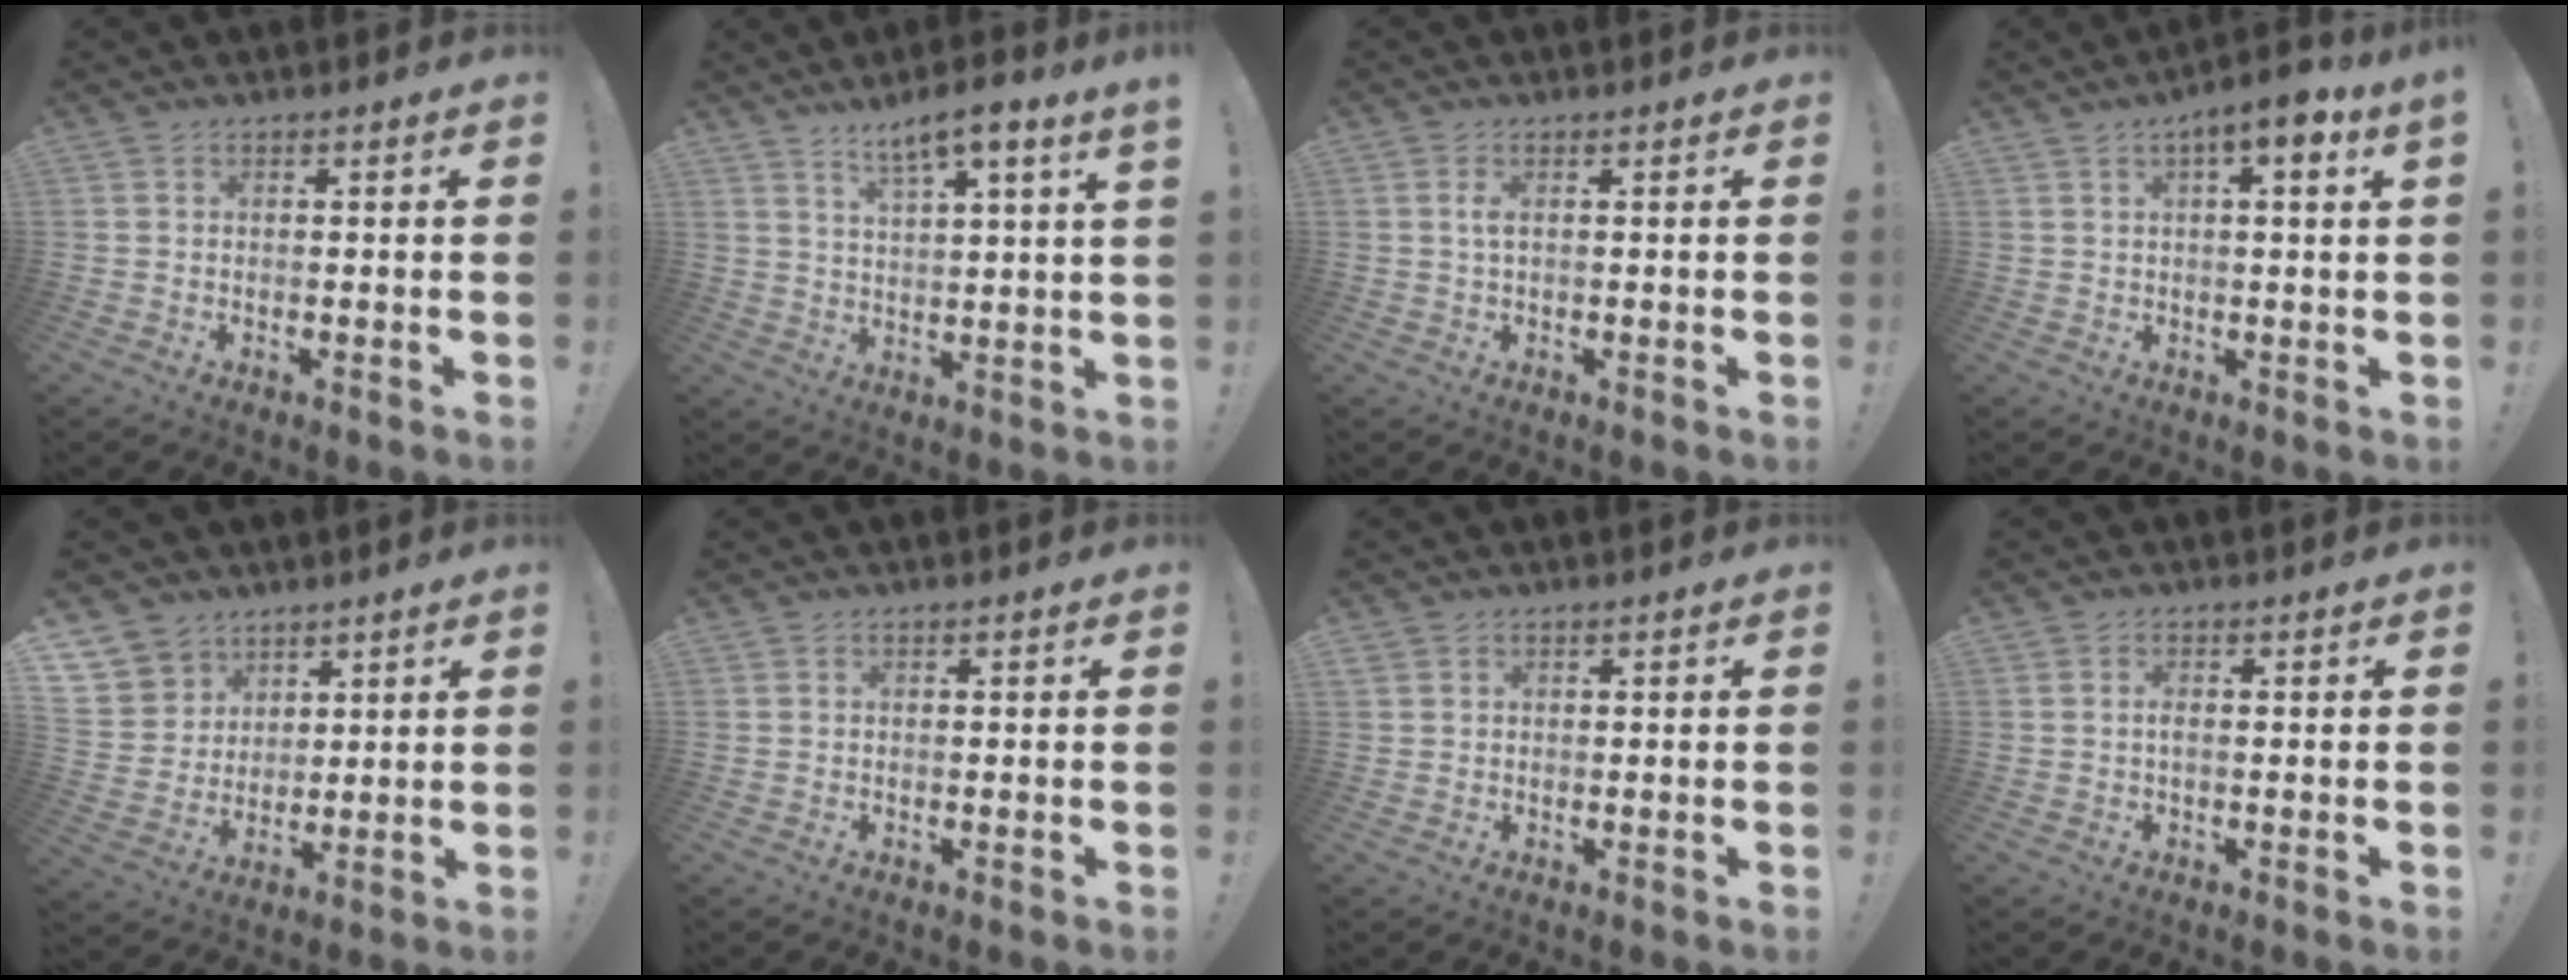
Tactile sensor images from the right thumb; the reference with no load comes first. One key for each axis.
{"total": 7.3, "fx": 5.3, "fy": -0.3, "fz": 5.0, "tx": -0.080, "ty": -0.030, "tz": 0.085}
{"total": 1.6, "fx": 0.2, "fy": 0.2, "fz": 1.5, "tx": -0.031, "ty": 0.002, "tz": 0.003}
{"total": 6.2, "fx": 2.5, "fy": 0.6, "fz": 5.6, "tx": -0.078, "ty": -0.012, "tz": 0.036}
{"total": 7.8, "fx": 5.3, "fy": 5.7, "fz": 0.2, "tx": -0.004, "ty": -0.053, "tz": 0.106}
{"total": 0.0}
{"total": 0.8, "fx": 0.5, "fy": 0.6, "fz": 0.2, "tx": 0.004, "ty": -0.002, "tz": 0.008}
{"total": 1.3, "fx": -0.1, "fy": 0.3, "fz": 1.2, "tx": -0.024, "ty": 0.001, "tz": -0.003}